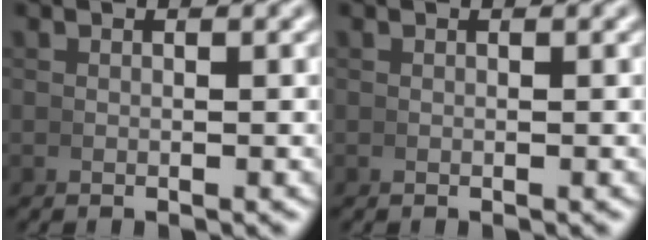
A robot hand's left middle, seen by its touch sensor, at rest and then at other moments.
{"total": 0.0}